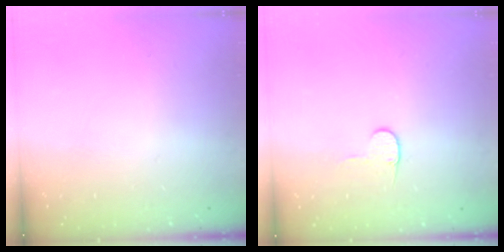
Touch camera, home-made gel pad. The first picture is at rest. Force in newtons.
{"total": 4.3, "press": 4.3, "slide": 0.4}